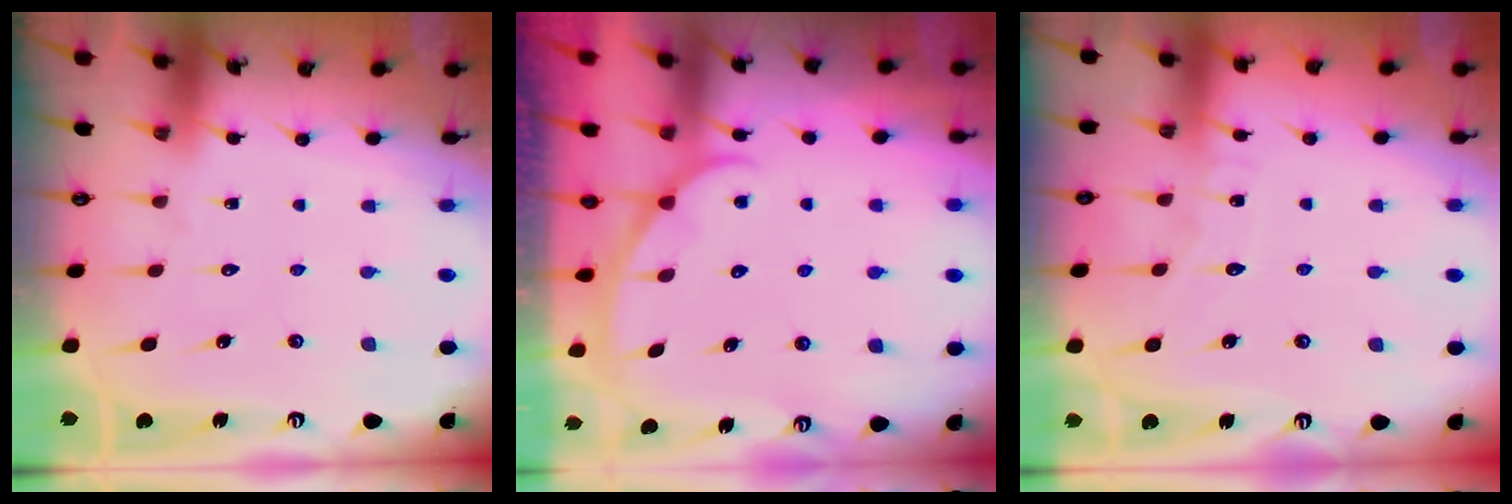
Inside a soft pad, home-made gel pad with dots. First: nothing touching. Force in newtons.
{"total": 1.5, "press": 1.4, "slide": 0.2}
{"total": 4.5, "press": 4.5, "slide": 0.5}